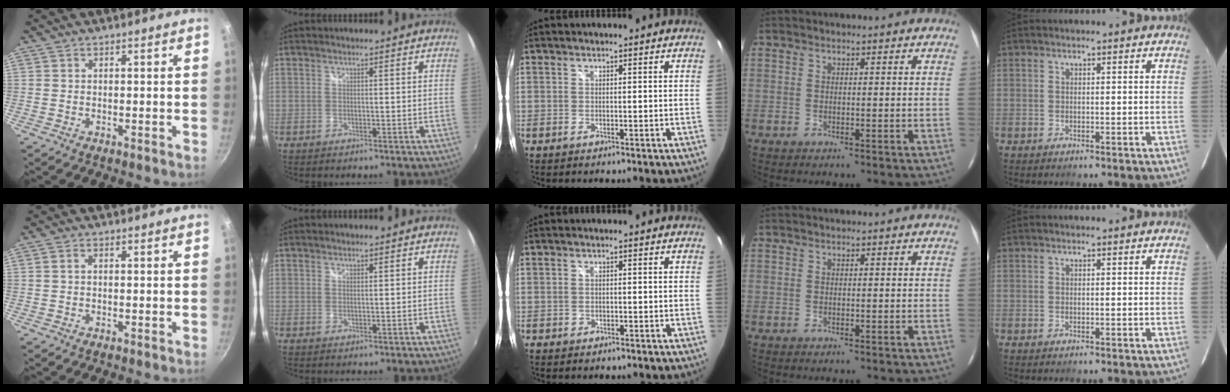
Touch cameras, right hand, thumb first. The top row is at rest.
{"thumb": {"total": 0.9, "force": [0.1, 0.5, 0.8], "torque": [-0.015, 0.005, 0.002]}, "index": {"total": 0.6, "force": [0.5, 0.2, 0.2], "torque": [-0.003, 0.000, 0.009]}, "middle": {"total": 1.2, "force": [-0.6, 1.0, 0.4], "torque": [-0.007, -0.004, -0.009]}}